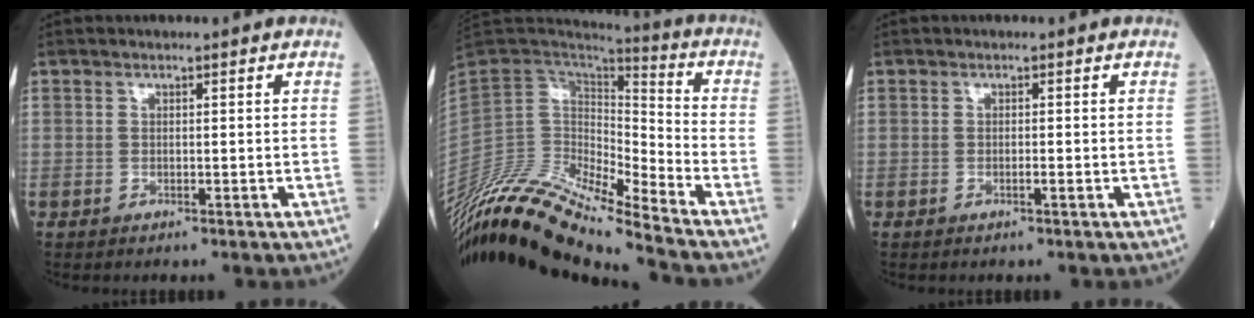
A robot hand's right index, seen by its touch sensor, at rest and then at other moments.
{"total": 16.7, "force": [-15.3, 0.9, 6.7], "torque": [-0.119, 0.050, -0.288]}
{"total": 0.6, "force": [-0.2, 0.0, 0.6], "torque": [-0.012, 0.000, -0.003]}